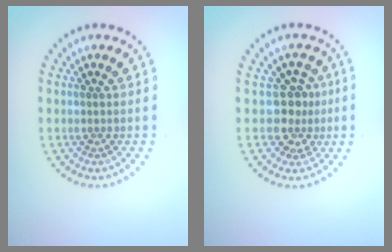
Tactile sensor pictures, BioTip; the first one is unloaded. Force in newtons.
{"total": 2.8, "press": 2.4, "slide": 1.5}